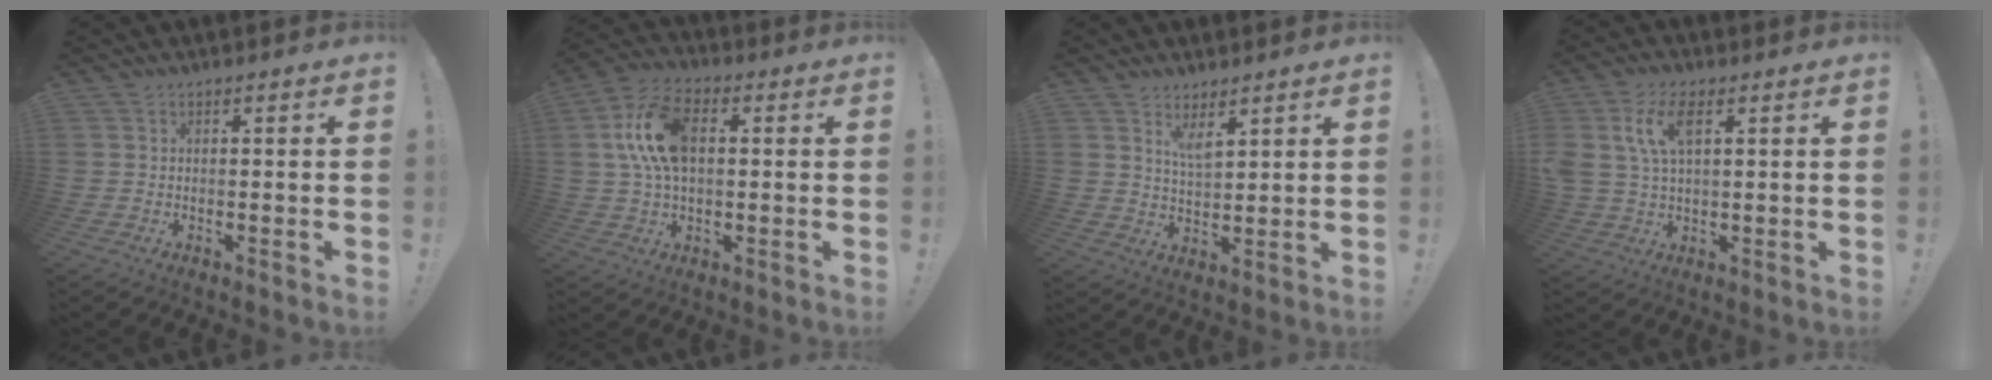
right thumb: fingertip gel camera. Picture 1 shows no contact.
{"total": 14.6, "force": [2.5, 8.8, 11.3], "torque": [-0.214, 0.008, 0.047]}
{"total": 5.9, "force": [4.2, 2.2, 3.6], "torque": [-0.068, -0.023, 0.074]}
{"total": 10.0, "force": [3.3, 5.2, 7.9], "torque": [-0.167, 0.004, 0.061]}